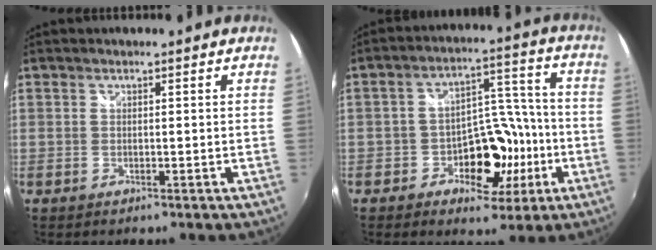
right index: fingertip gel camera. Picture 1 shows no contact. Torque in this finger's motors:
{"motor_torque": [0.19, 0.26, 0.31, 0.04]}